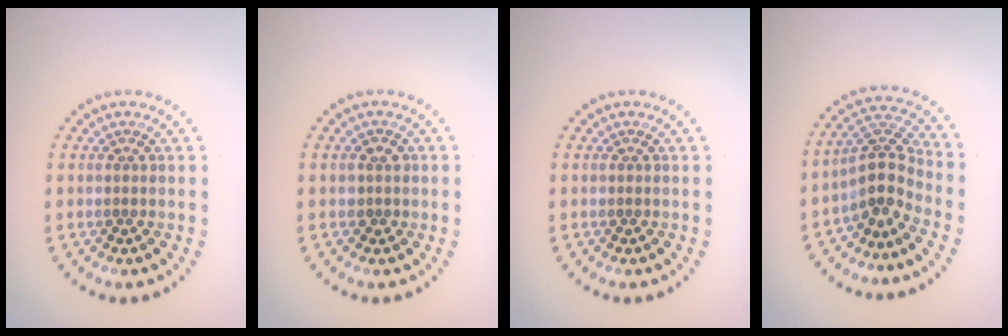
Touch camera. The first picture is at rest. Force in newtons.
{"total": 1.2, "press": 1.1, "slide": 0.6}
{"total": 0.0}
{"total": 3.6, "press": 2.7, "slide": 2.4}